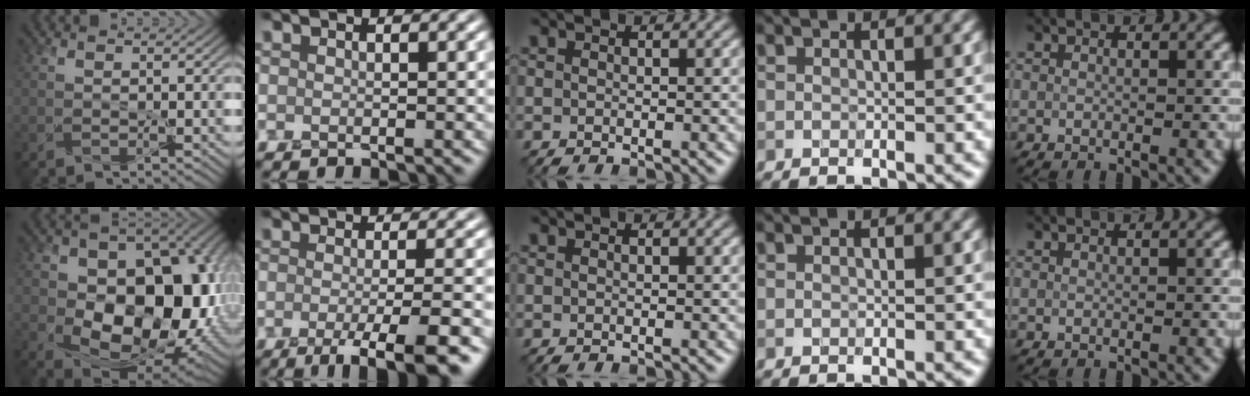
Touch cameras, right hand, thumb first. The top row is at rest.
{"thumb": {"total": 16.2, "force": [-1.6, 11.3, 11.4], "torque": [-0.137, -0.040, -0.014]}, "index": {"total": 7.4, "force": [-3.5, 1.8, 6.3], "torque": [-0.073, -0.011, -0.053]}}